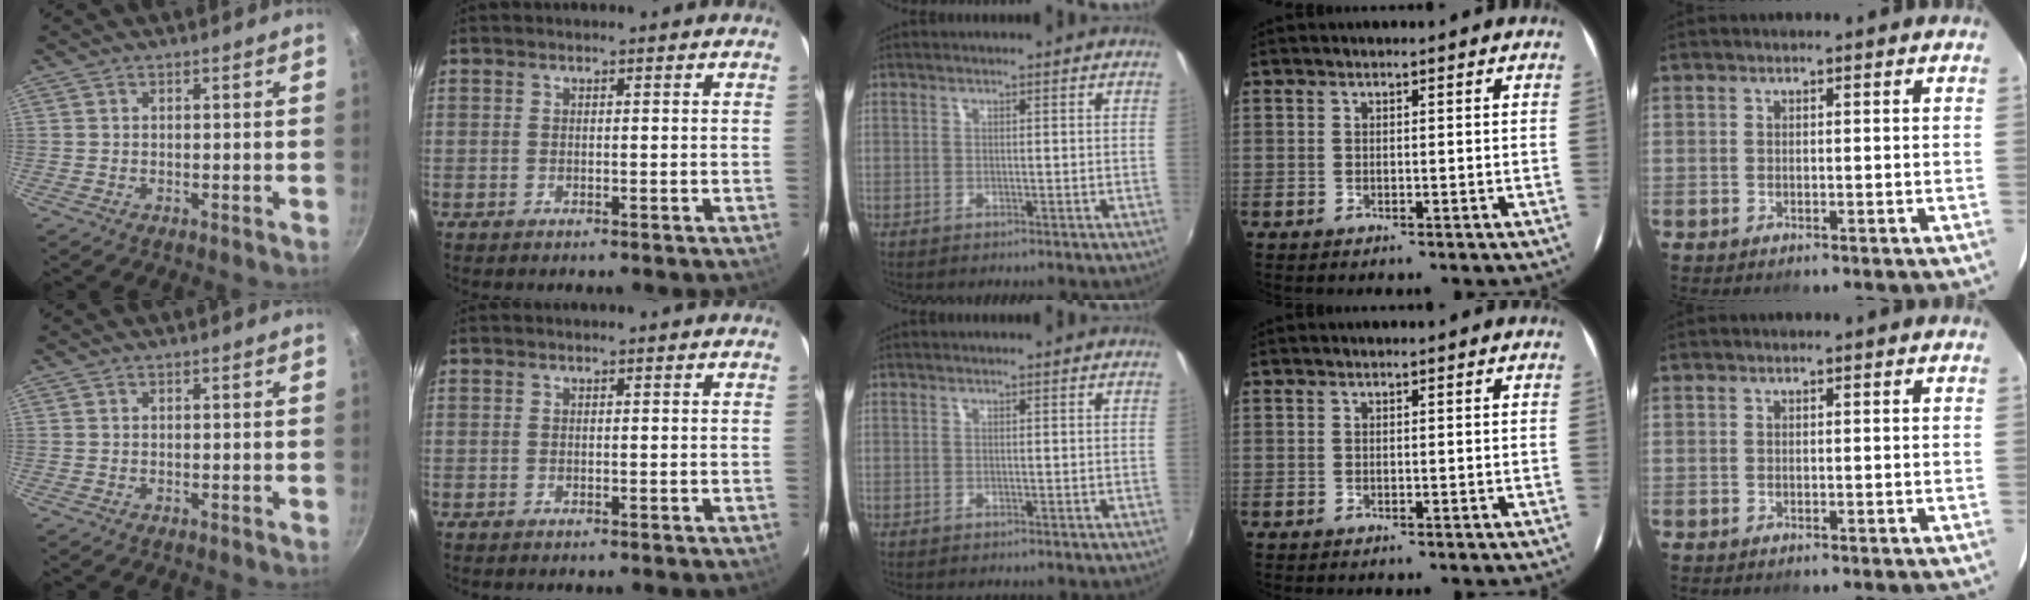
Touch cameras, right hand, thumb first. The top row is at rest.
{}